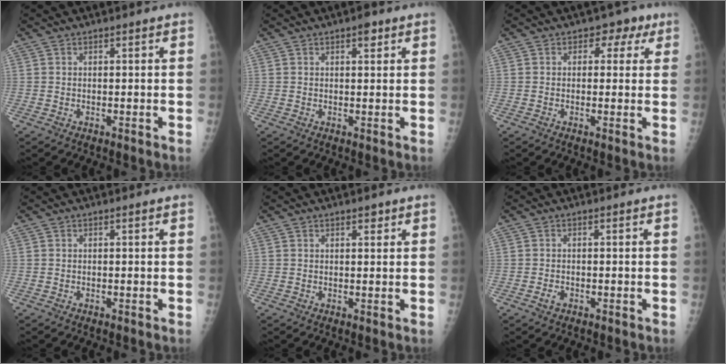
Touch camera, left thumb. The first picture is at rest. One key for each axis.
{"total": 2.1, "fx": 1.2, "fy": 0.9, "fz": 1.4, "tx": -0.013, "ty": -0.004, "tz": 0.015}
{"total": 4.4, "fx": 1.8, "fy": 3.4, "fz": 2.2, "tx": 0.013, "ty": 0.001, "tz": 0.013}
{"total": 0.0}
{"total": 1.5, "fx": 1.0, "fy": 0.7, "fz": 0.9, "tx": -0.004, "ty": -0.004, "tz": 0.013}
{"total": 1.3, "fx": -0.6, "fy": 0.8, "fz": 0.7, "tx": -0.012, "ty": 0.001, "tz": -0.011}